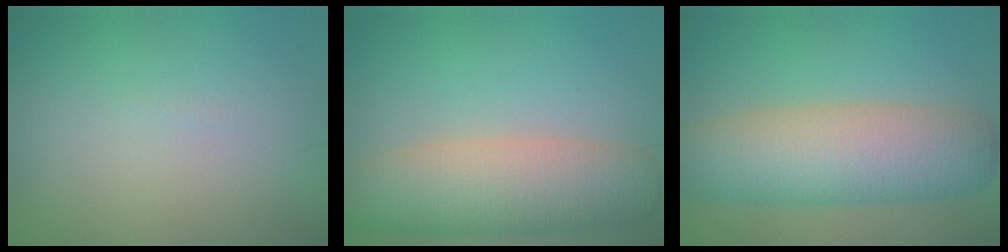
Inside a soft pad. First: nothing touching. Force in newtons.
{"total": 7.2, "press": 7.2, "slide": 0.6}
{"total": 8.5, "press": 8.5, "slide": 0.2}